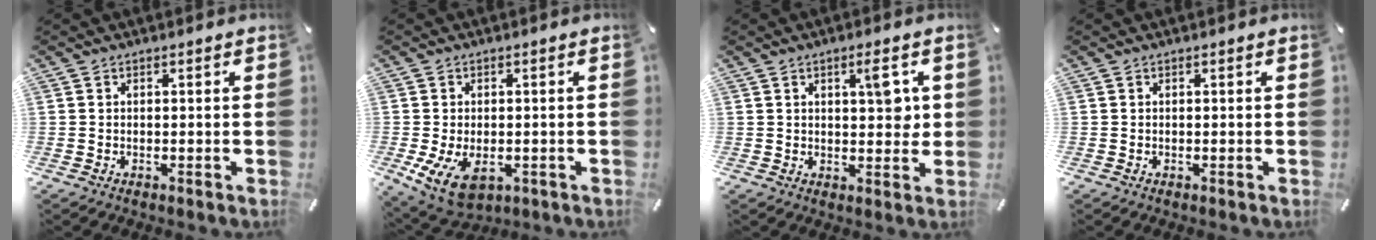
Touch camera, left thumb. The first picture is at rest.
{"total": 7.5, "force": [-2.3, 4.8, 5.2], "torque": [-0.115, -0.004, -0.039]}
{"total": 6.6, "force": [2.1, 2.8, 5.6], "torque": [-0.071, -0.010, 0.027]}
{"total": 0.0}